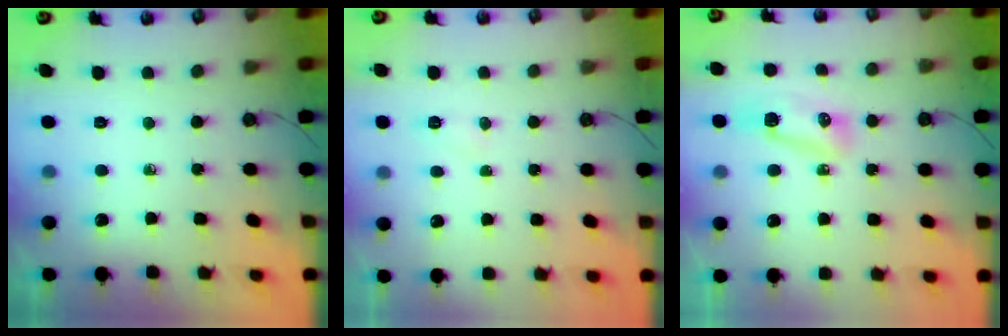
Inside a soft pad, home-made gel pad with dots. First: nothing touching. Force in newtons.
{"total": 4.4, "press": 4.4, "slide": 0.5}
{"total": 7.9, "press": 7.7, "slide": 1.6}